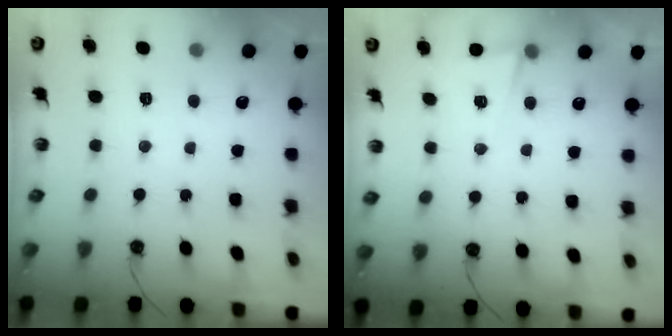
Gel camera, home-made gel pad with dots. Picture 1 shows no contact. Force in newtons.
{"total": 3.0, "press": 2.7, "slide": 1.2}